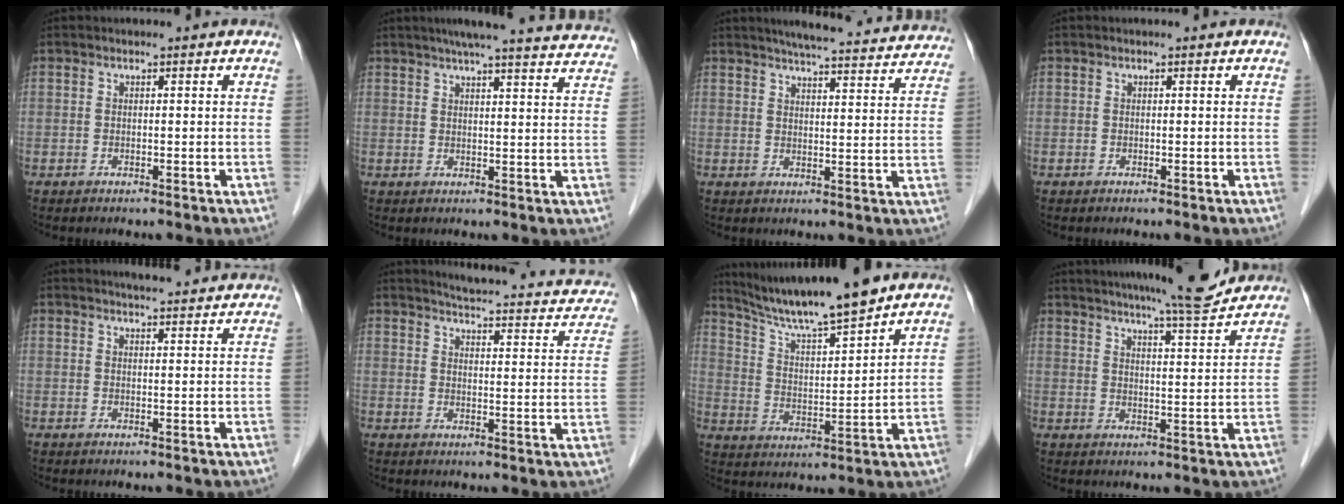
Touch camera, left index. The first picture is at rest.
{"total": 21.6, "force": [19.9, 1.2, 8.4], "torque": [-0.113, -0.016, 0.232]}
{"total": 20.4, "force": [19.0, 2.1, 7.2], "torque": [-0.094, -0.009, 0.227]}
{"total": 0.0}
{"total": 6.1, "force": [5.7, 0.5, 2.1], "torque": [-0.032, 0.015, 0.067]}
{"total": 17.8, "force": [15.6, 3.9, 7.7], "torque": [-0.086, -0.008, 0.168]}
{"total": 12.3, "force": [10.9, -0.8, 5.6], "torque": [-0.104, 0.005, 0.197]}
{"total": 11.0, "force": [10.0, -0.2, 4.6], "torque": [-0.073, -0.002, 0.136]}